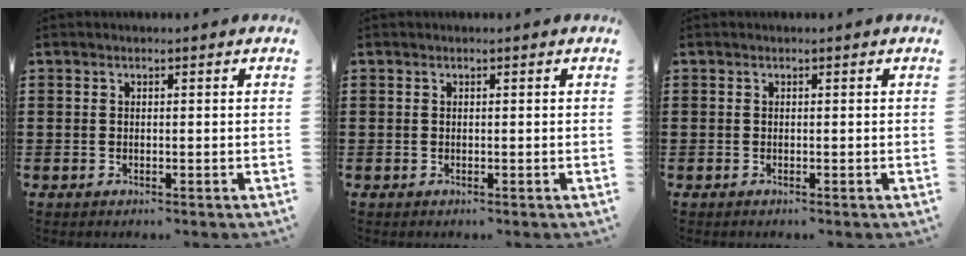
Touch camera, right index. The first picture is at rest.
{"total": 0.0}
{"total": 0.0}